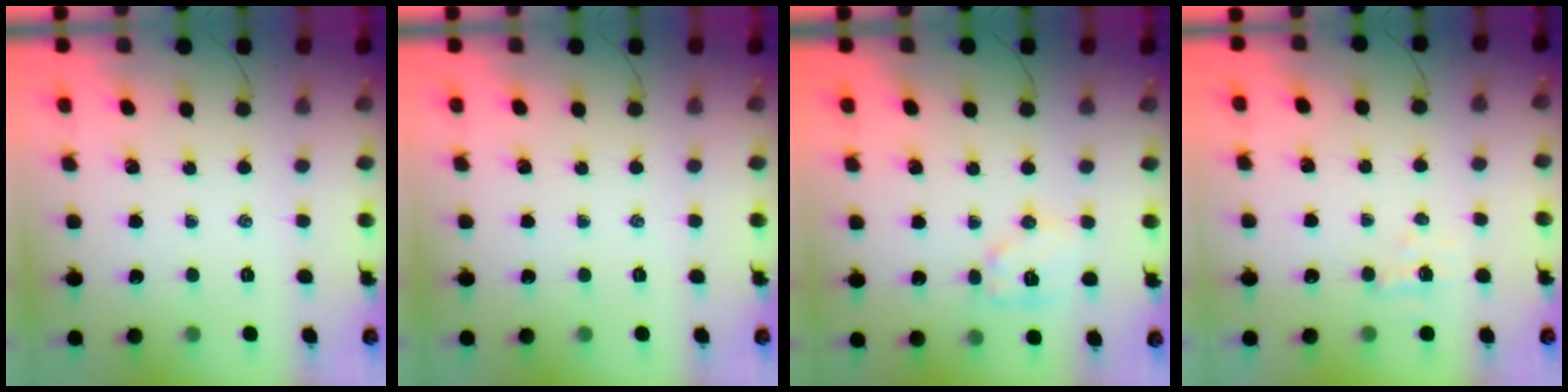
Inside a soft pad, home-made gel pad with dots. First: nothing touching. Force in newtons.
{"total": 0.0}
{"total": 8.4, "press": 8.4, "slide": 0.1}
{"total": 2.1, "press": 2.0, "slide": 0.7}